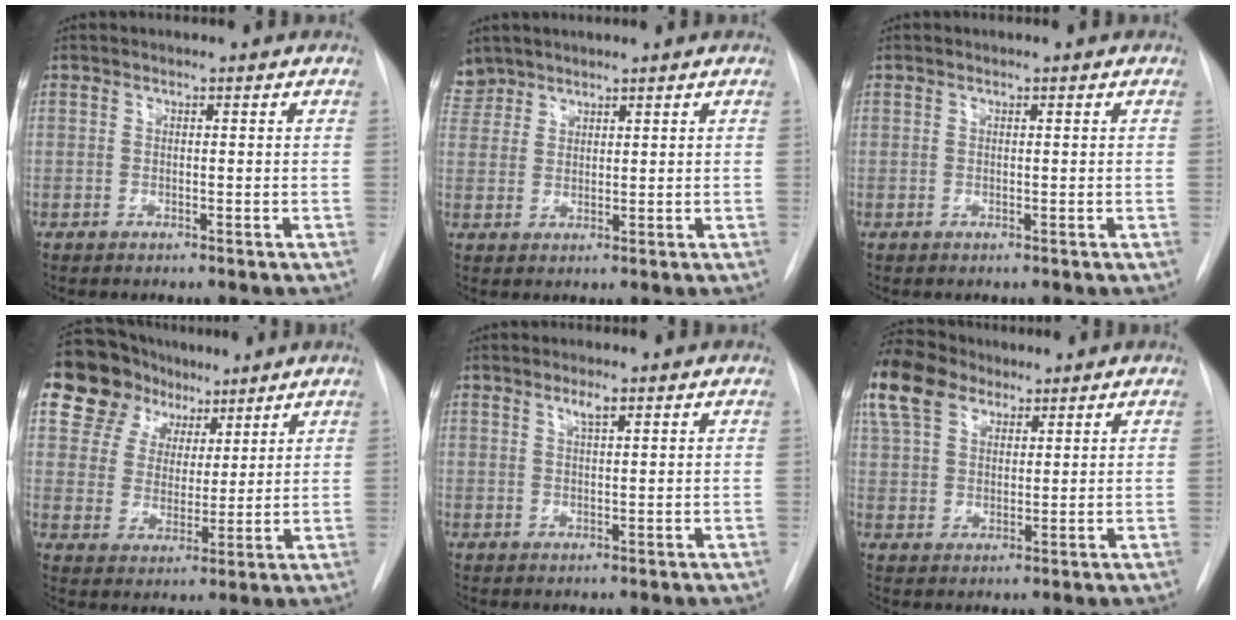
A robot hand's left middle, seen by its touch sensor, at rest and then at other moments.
{"total": 4.0, "force": [3.5, 2.1, -0.2], "torque": [0.012, 0.010, 0.070]}
{"total": 0.0}
{"total": 13.4, "force": [8.1, 9.7, 4.4], "torque": [-0.076, 0.049, 0.142]}
{"total": 1.7, "force": [1.0, 0.2, 1.3], "torque": [-0.023, 0.000, 0.019]}
{"total": 11.5, "force": [7.5, 6.7, 5.6], "torque": [-0.142, 0.038, 0.145]}